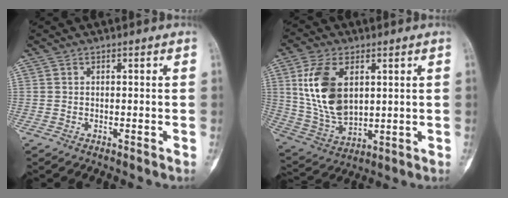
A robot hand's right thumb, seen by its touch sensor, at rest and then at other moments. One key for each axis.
{"total": 15.2, "fx": 3.9, "fy": 9.0, "fz": 11.6, "tx": -0.220, "ty": -0.015, "tz": 0.089}